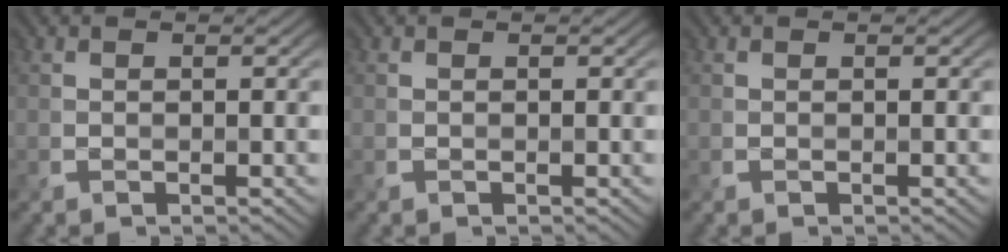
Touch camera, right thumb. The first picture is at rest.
{"total": 0.0}
{"total": 0.0}